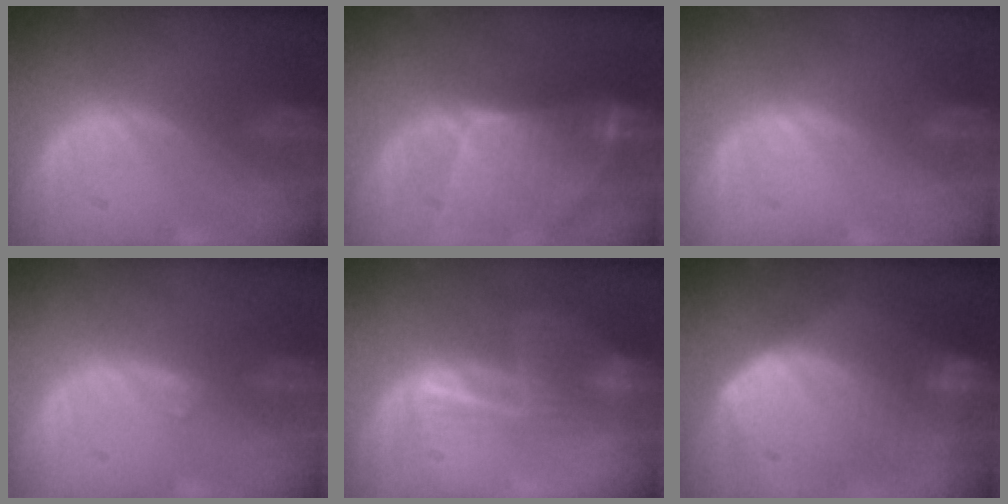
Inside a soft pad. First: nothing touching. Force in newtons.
{"total": 9.3, "press": 8.2, "slide": 4.4}
{"total": 0.0}
{"total": 0.6, "press": 0.5, "slide": 0.2}
{"total": 6.6, "press": 5.6, "slide": 3.5}
{"total": 10.6, "press": 9.2, "slide": 5.1}